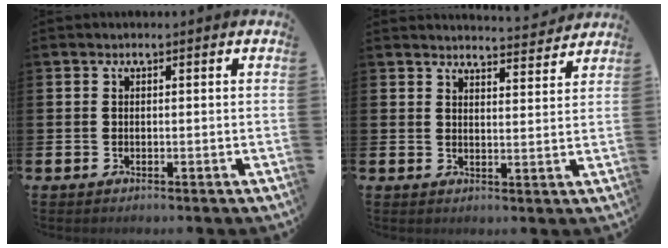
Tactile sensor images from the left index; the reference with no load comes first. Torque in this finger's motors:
{"motor_torque": [0.77, -1.02, 0.26, 0.04]}